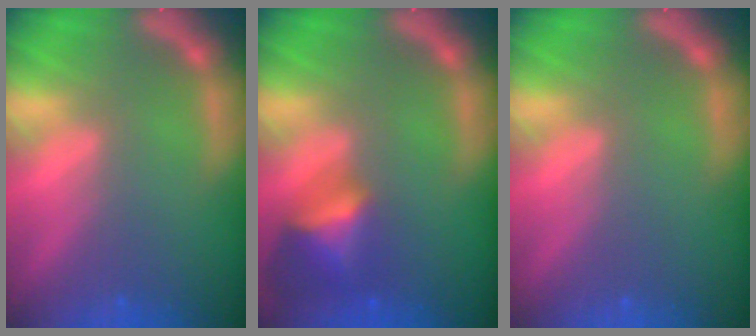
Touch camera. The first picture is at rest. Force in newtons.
{"total": 4.5}
{"total": 0.0}